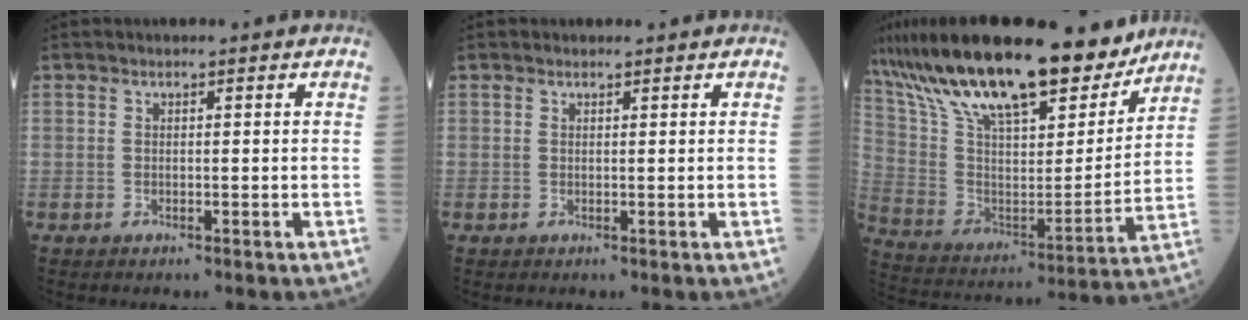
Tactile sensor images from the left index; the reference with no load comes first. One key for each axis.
{"total": 0.5, "fx": 0.5, "fy": 0.2, "fz": 0.0, "tx": -0.005, "ty": -0.002, "tz": 0.006}
{"total": 27.4, "fx": 21.7, "fy": 7.0, "fz": 15.3, "tx": -0.280, "ty": 0.001, "tz": 0.355}